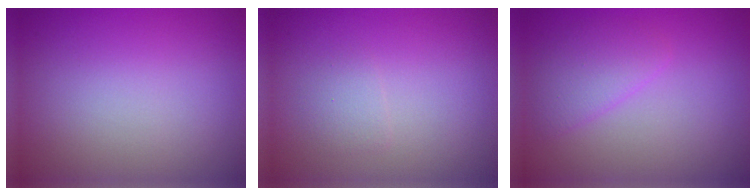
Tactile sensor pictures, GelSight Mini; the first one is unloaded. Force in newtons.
{"total": 1.1, "press": 1.1, "slide": 0.1}
{"total": 2.4, "press": 2.4, "slide": 0.1}